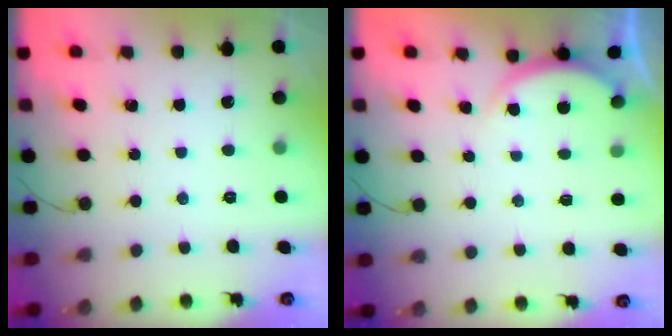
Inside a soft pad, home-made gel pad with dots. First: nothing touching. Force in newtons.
{"total": 3.0, "press": 2.9, "slide": 0.5}